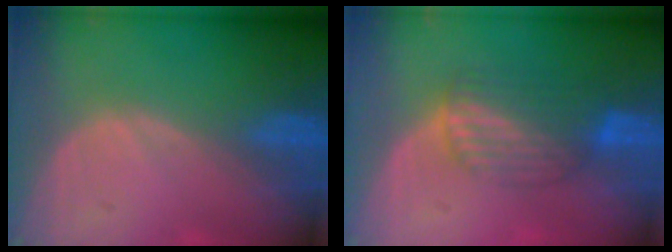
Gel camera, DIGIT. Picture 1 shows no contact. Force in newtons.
{"total": 6.9, "press": 6.0, "slide": 3.5}